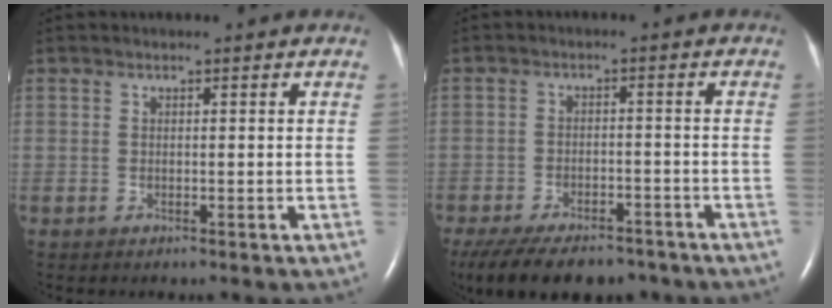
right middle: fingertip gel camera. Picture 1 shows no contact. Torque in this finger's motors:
{"motor_torque": [0.24, -0.21, 0.17, 0.06]}